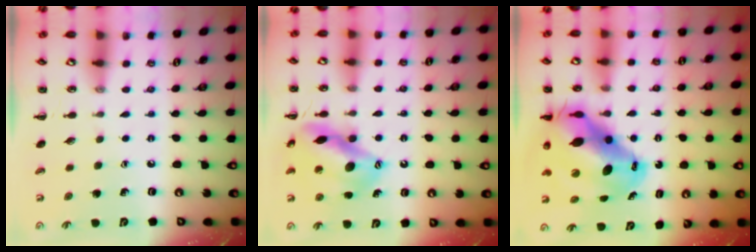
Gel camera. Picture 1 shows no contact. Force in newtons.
{"total": 15.0, "press": 14.7, "slide": 2.9}
{"total": 17.3, "press": 16.7, "slide": 4.6}